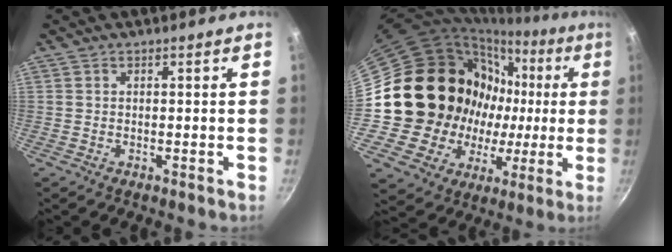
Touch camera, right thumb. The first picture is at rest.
{"total": 26.2, "force": [0.8, 21.9, 14.3], "torque": [-0.218, 0.041, 0.030]}